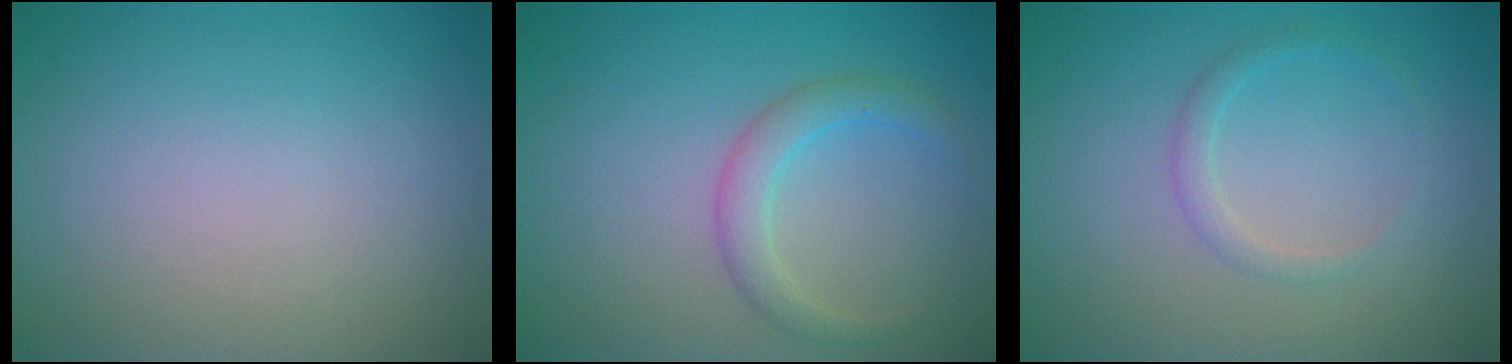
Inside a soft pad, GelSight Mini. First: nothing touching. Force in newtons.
{"total": 2.5, "press": 2.5, "slide": 0.1}
{"total": 1.2, "press": 1.2, "slide": 0.1}